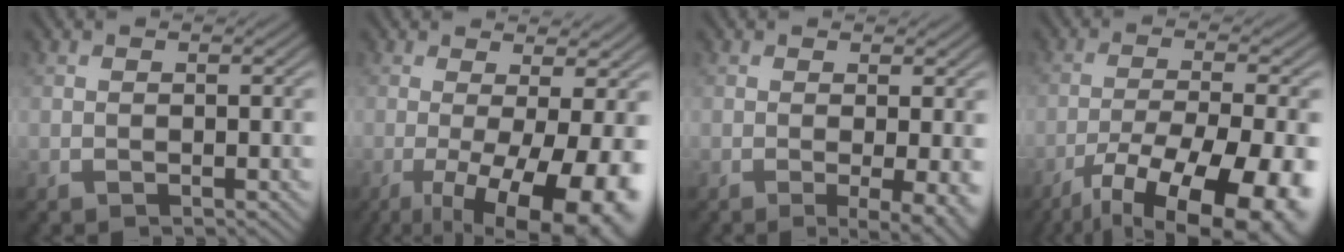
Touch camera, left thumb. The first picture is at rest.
{"total": 13.1, "force": [-3.4, 3.7, 12.1], "torque": [-0.153, -0.004, -0.038]}
{"total": 4.2, "force": [-0.5, 0.9, 4.1], "torque": [-0.064, -0.009, -0.009]}
{"total": 16.4, "force": [-10.3, 4.9, 11.8], "torque": [-0.189, -0.043, -0.150]}